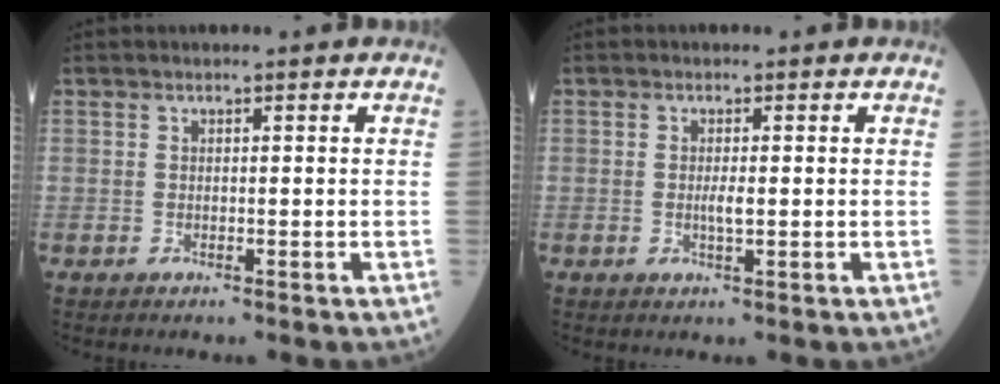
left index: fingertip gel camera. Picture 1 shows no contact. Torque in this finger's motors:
{"motor_torque": [0.39, 0.14, 0.00, 0.02]}